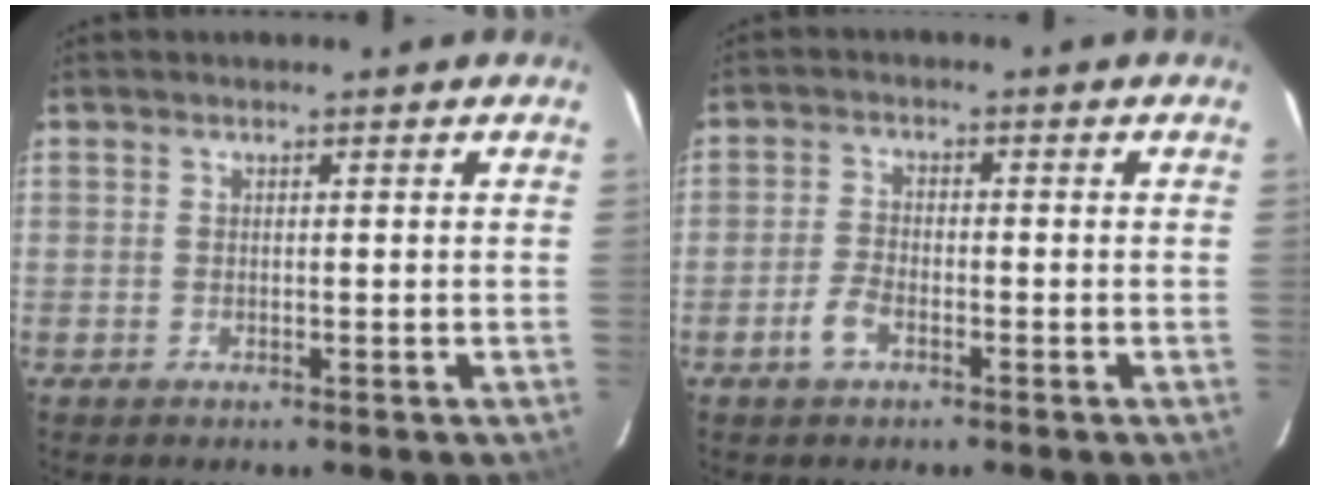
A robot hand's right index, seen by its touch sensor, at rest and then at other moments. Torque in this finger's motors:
{"motor_torque": [0.45, -0.34, 0.16, 0.05]}